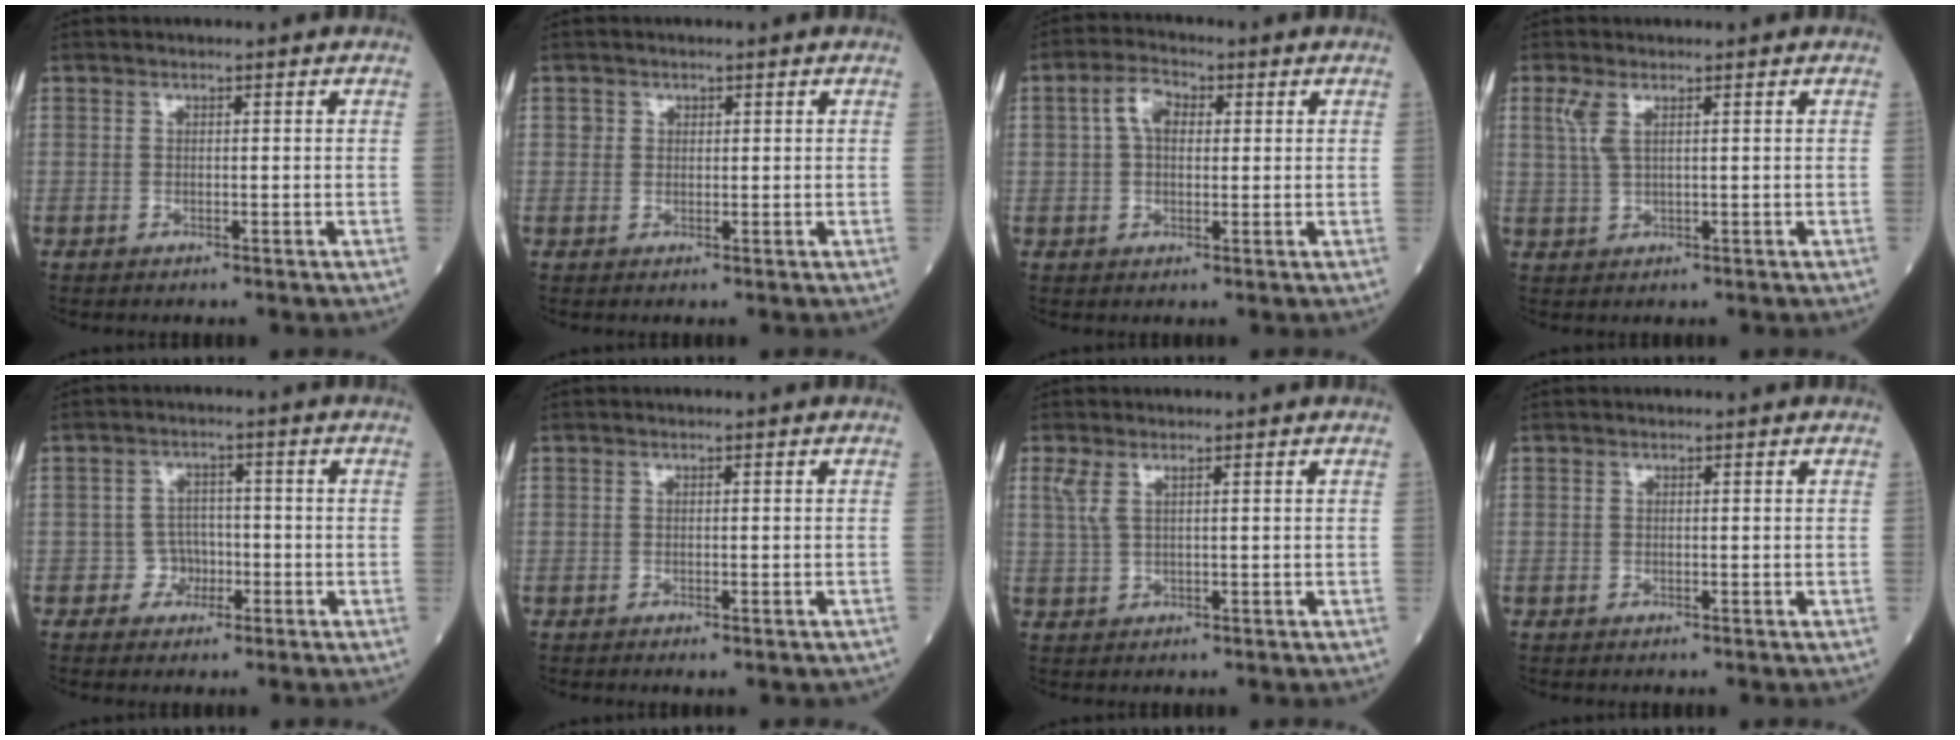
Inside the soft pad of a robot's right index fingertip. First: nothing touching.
{"total": 1.4, "force": [0.6, 1.3, 0.1], "torque": [0.007, 0.003, 0.004]}
{"total": 4.9, "force": [1.2, 2.8, 3.8], "torque": [-0.078, 0.017, 0.020]}
{"total": 3.0, "force": [1.4, 0.8, 2.5], "torque": [-0.068, 0.008, 0.036]}
{"total": 3.2, "force": [-1.1, 3.0, 0.3], "torque": [0.010, 0.013, -0.020]}
{"total": 1.6, "force": [-1.2, 0.4, 1.0], "torque": [-0.010, -0.004, -0.014]}
{"total": 2.5, "force": [1.3, 0.6, 2.1], "torque": [-0.059, 0.014, 0.033]}
{"total": 0.0}